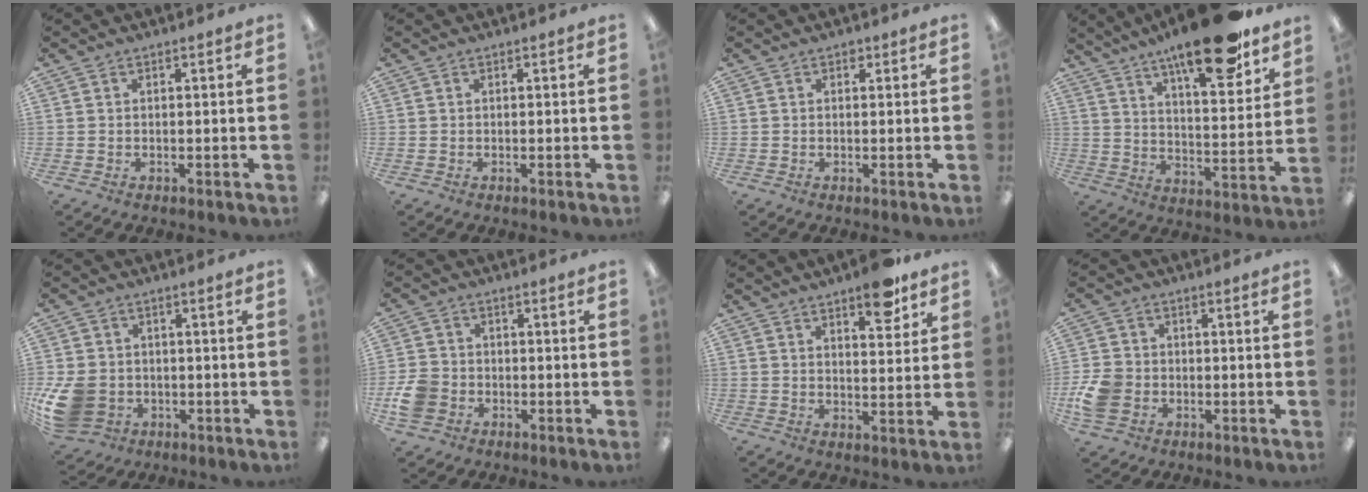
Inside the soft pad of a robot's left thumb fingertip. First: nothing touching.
{"total": 0.0}
{"total": 1.0, "force": [0.5, 0.7, 0.4], "torque": [0.000, 0.001, 0.008]}
{"total": 19.6, "force": [14.8, 5.0, 11.9], "torque": [-0.179, -0.092, 0.238]}
{"total": 10.7, "force": [-3.0, 8.5, 5.8], "torque": [-0.135, 0.015, -0.051]}
{"total": 6.2, "force": [-2.3, 5.0, 2.8], "torque": [-0.065, 0.016, -0.041]}
{"total": 8.3, "force": [6.0, 2.7, 5.0], "torque": [-0.056, -0.035, 0.096]}
{"total": 7.5, "force": [-2.2, 6.0, 3.9], "torque": [-0.096, 0.013, -0.040]}